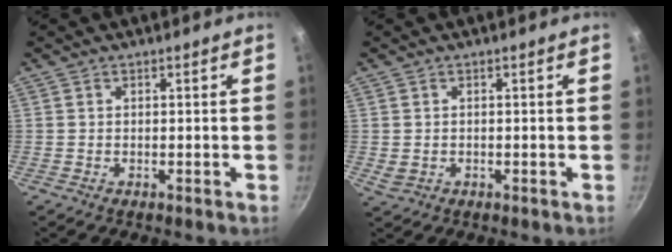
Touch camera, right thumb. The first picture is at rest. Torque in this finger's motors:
{"motor_torque": [0.32, 0.08, -0.15, -0.21, 0.01]}